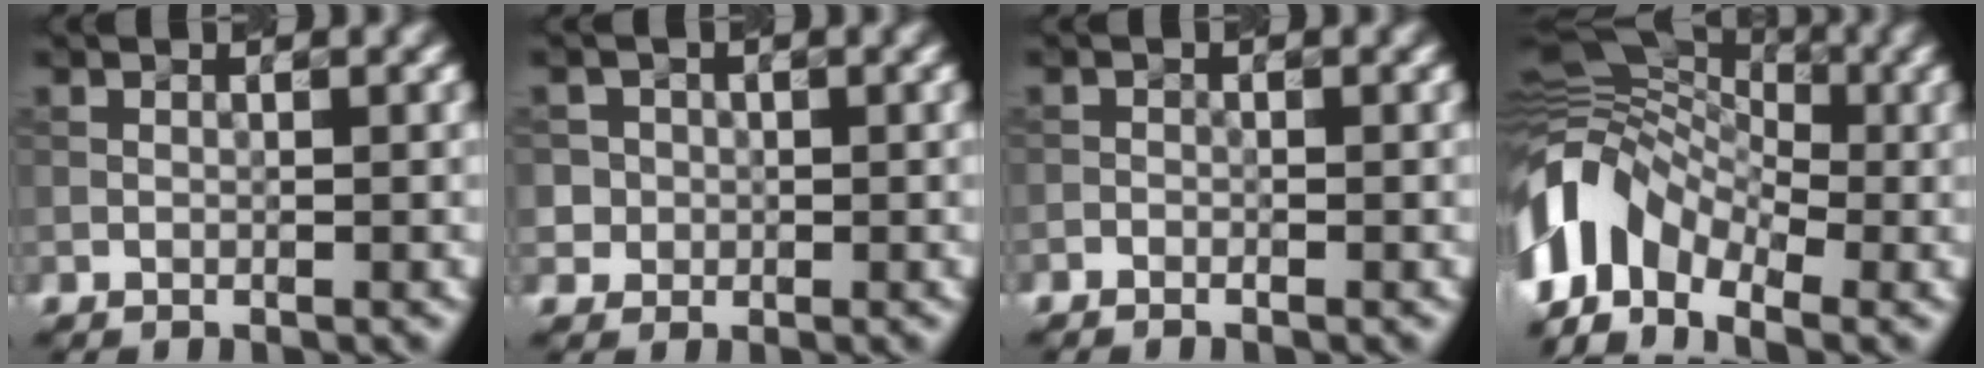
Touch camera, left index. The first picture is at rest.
{"total": 3.0, "force": [0.4, 2.9, 0.7], "torque": [0.000, 0.009, 0.008]}
{"total": 0.6, "force": [-0.5, 0.2, 0.0], "torque": [0.004, -0.002, -0.012]}
{"total": 9.7, "force": [-3.2, 6.4, 6.5], "torque": [-0.123, 0.013, -0.081]}